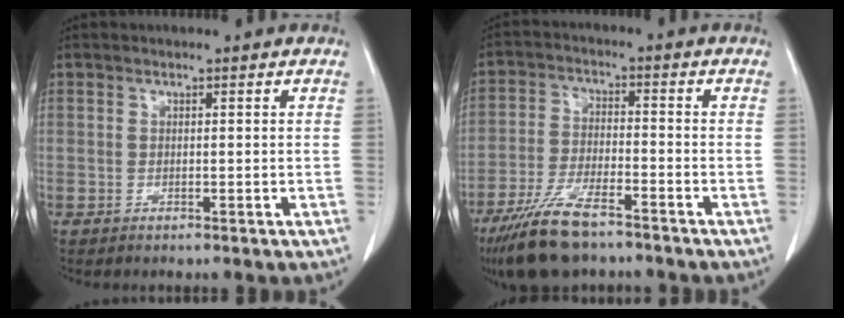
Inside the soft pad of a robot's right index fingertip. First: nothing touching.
{"total": 10.9, "force": [-8.1, 2.6, 6.9], "torque": [-0.141, -0.025, -0.147]}